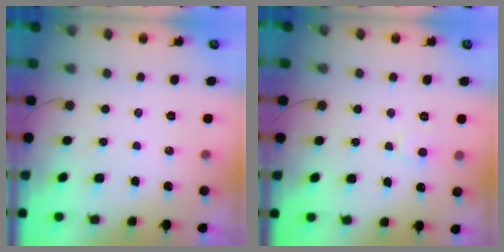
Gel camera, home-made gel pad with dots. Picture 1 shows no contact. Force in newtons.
{"total": 4.6, "press": 4.6, "slide": 0.5}